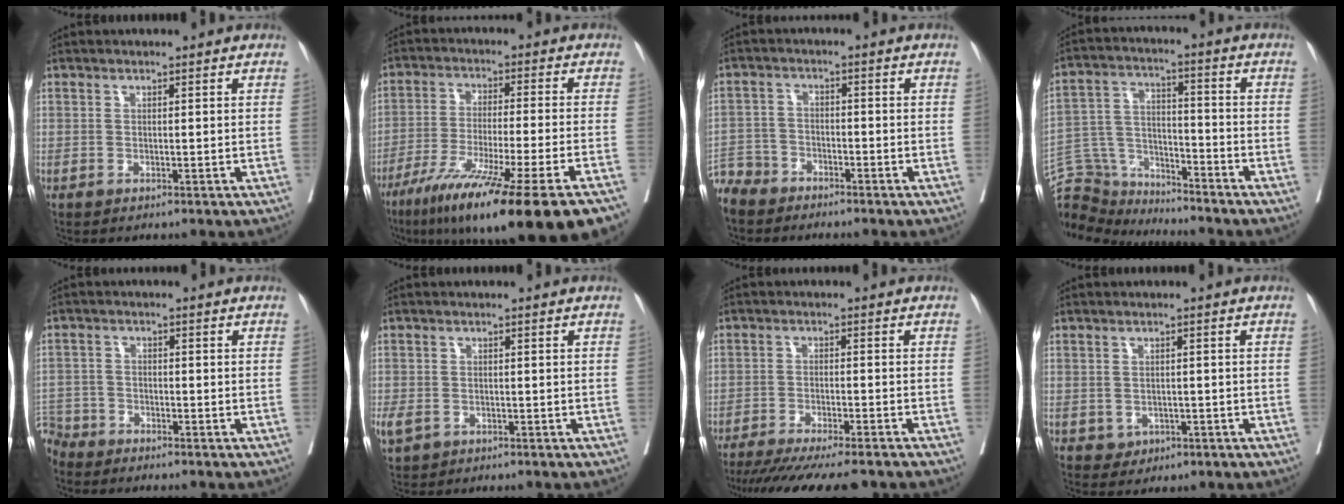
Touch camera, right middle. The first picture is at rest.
{"total": 23.3, "force": [-15.9, 0.5, 17.0], "torque": [-0.212, -0.058, -0.251]}
{"total": 6.7, "force": [-5.8, 3.3, 0.6], "torque": [-0.016, -0.006, -0.114]}
{"total": 11.7, "force": [-11.4, 2.6, 0.6], "torque": [-0.018, 0.047, -0.207]}
{"total": 4.9, "force": [-4.4, 1.9, -0.8], "torque": [0.018, -0.004, -0.091]}
{"total": 4.2, "force": [-2.2, 2.8, 2.3], "torque": [-0.056, -0.003, -0.032]}
{"total": 16.1, "force": [-14.0, 1.4, 7.8], "torque": [-0.117, -0.039, -0.199]}
{"total": 3.1, "force": [-1.1, 2.8, 1.0], "torque": [-0.014, 0.004, -0.004]}